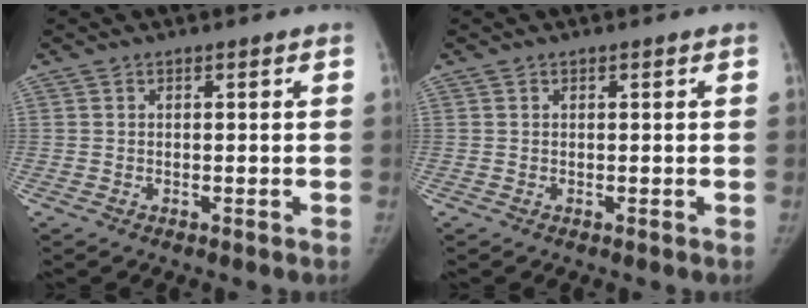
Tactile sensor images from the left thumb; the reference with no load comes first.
{"total": 0.0}